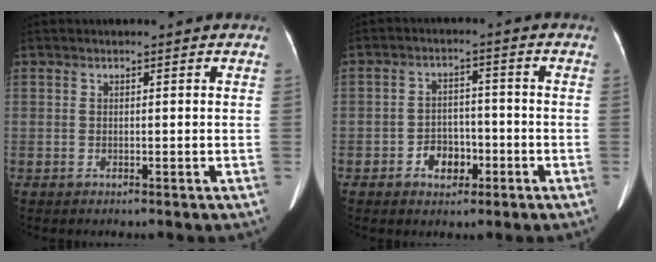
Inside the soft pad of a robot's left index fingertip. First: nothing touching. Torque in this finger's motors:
{"motor_torque": [0.11, 0.03, 0.05, 0.00]}